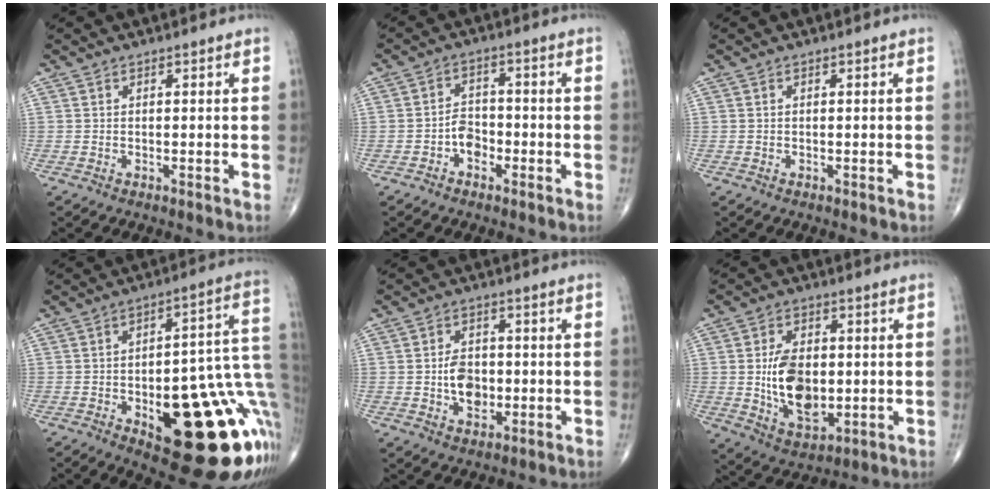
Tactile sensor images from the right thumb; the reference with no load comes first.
{"total": 4.2, "force": [-1.9, 3.0, 2.3], "torque": [-0.021, 0.021, -0.041]}
{"total": 0.0}
{"total": 27.3, "force": [-7.0, 10.1, 24.4], "torque": [-0.252, 0.031, -0.076]}
{"total": 6.6, "force": [-0.7, 4.5, 4.7], "torque": [-0.060, 0.004, -0.012]}
{"total": 12.8, "force": [-0.3, 7.7, 10.2], "torque": [-0.157, -0.010, 0.006]}